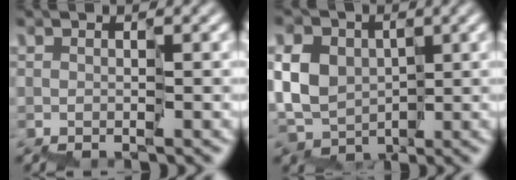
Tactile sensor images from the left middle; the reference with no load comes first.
{"total": 6.9, "force": [1.1, 5.7, 3.7], "torque": [-0.065, 0.025, -0.008]}